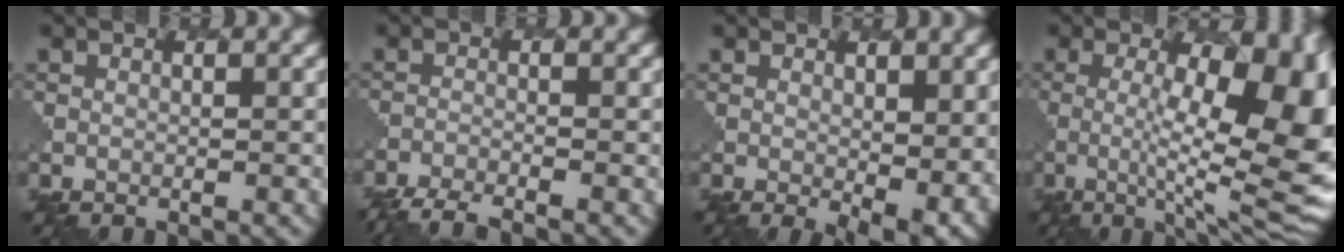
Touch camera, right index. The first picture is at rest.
{"total": 4.5, "force": [-4.2, 0.6, 1.6], "torque": [-0.035, -0.019, -0.075]}
{"total": 4.7, "force": [0.3, 2.3, 4.0], "torque": [-0.059, -0.022, 0.017]}
{"total": 11.9, "force": [0.2, 3.5, 11.3], "torque": [-0.164, -0.007, 0.004]}